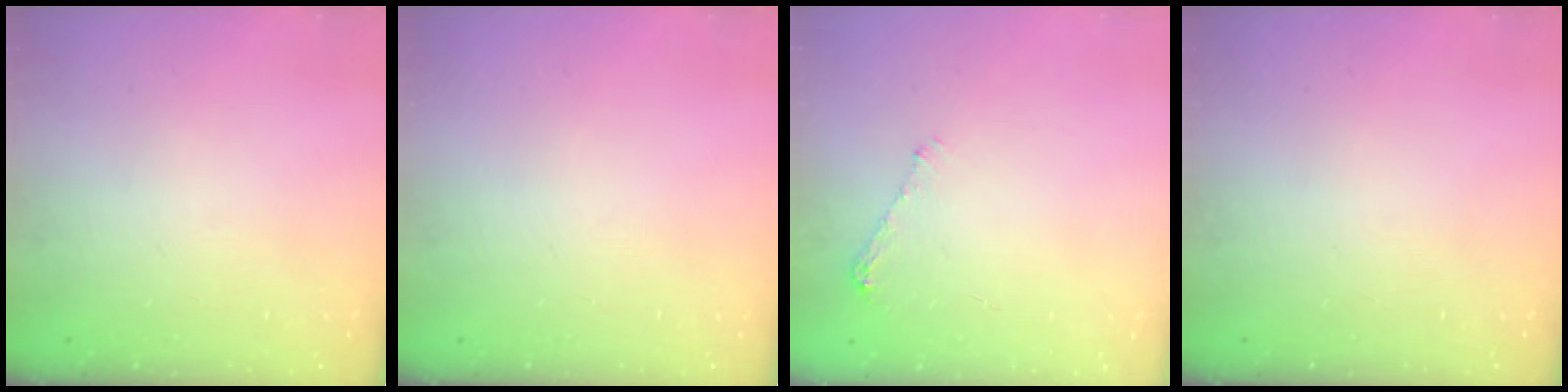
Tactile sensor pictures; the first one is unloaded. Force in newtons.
{"total": 0.0}
{"total": 5.3, "press": 5.2, "slide": 0.6}
{"total": 0.0}